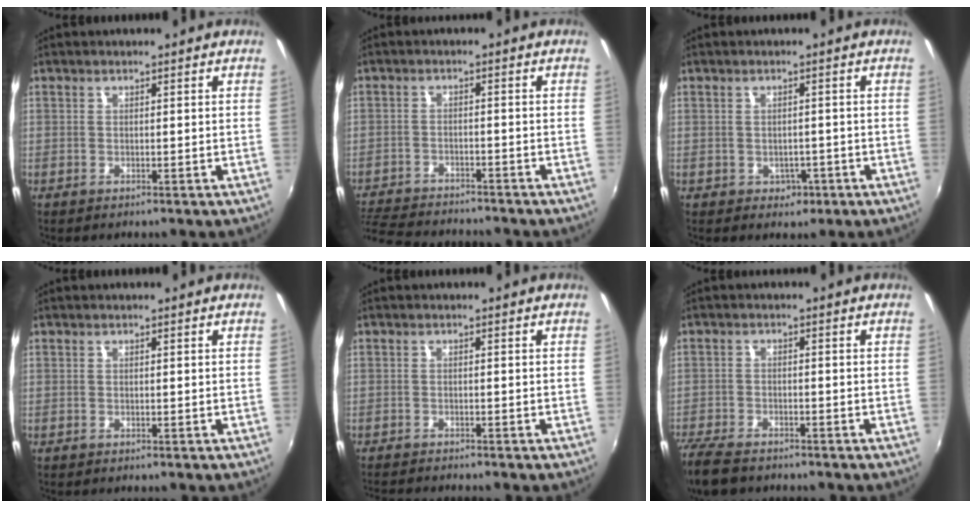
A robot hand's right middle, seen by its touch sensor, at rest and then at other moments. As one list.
[{"total": 12.3, "force": [-11.1, 2.8, 4.4], "torque": [-0.115, -0.015, -0.178]}, {"total": 2.8, "force": [-0.9, 2.4, 0.9], "torque": [-0.019, 0.000, -0.005]}, {"total": 0.0}, {"total": 4.0, "force": [-3.8, 0.0, 1.2], "torque": [-0.034, -0.018, -0.067]}, {"total": 8.8, "force": [-7.3, 3.0, 3.9], "torque": [-0.112, -0.032, -0.138]}]